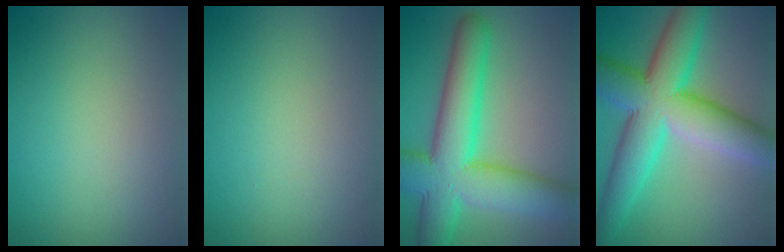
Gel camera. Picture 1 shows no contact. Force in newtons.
{"total": 0.0}
{"total": 10.9, "press": 10.9, "slide": 0.6}
{"total": 11.1, "press": 11.1, "slide": 0.2}